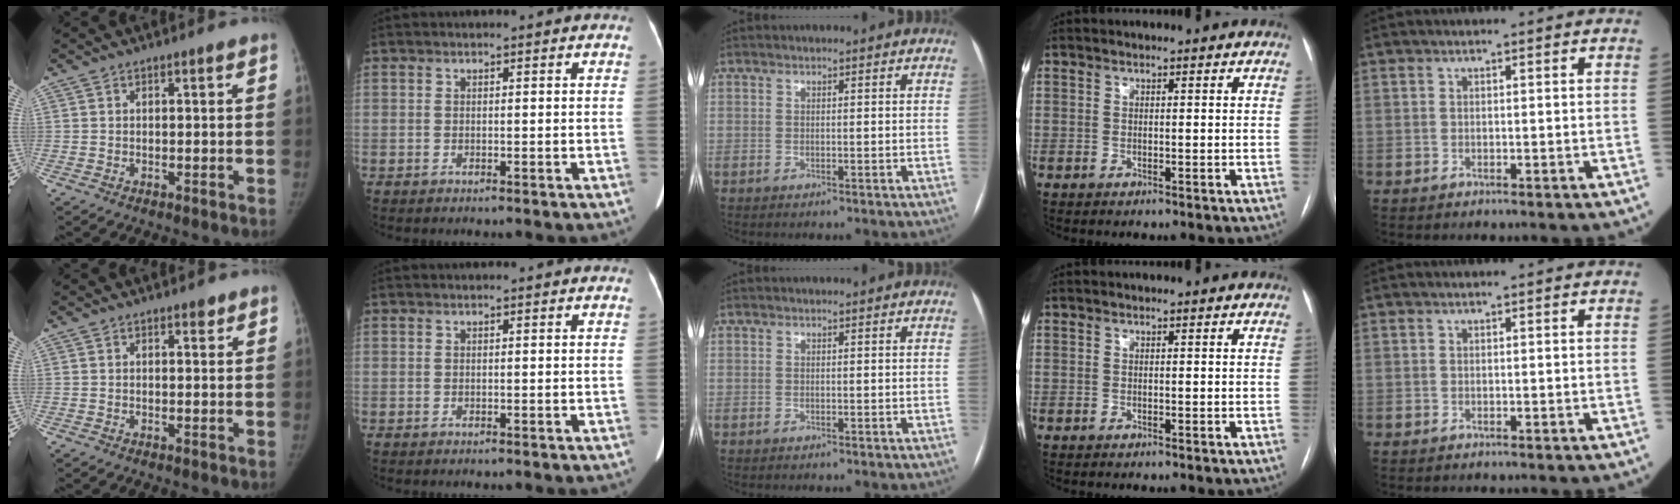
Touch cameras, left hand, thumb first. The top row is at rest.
{"thumb": {"total": 1.1, "force": [0.8, 0.5, 0.5], "torque": [0.001, -0.004, 0.008]}}